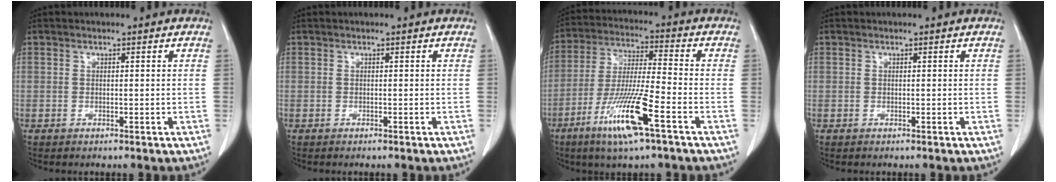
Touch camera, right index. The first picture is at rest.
{"total": 0.0}
{"total": 12.9, "force": [-6.4, 0.5, 11.2], "torque": [-0.223, -0.022, -0.120]}
{"total": 0.0}